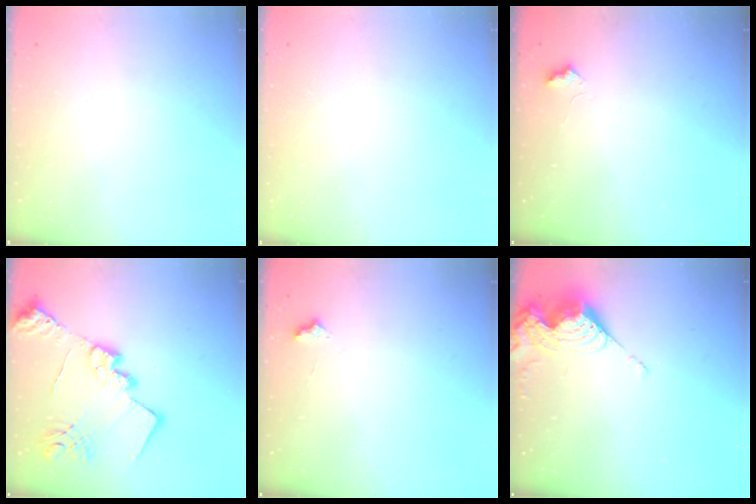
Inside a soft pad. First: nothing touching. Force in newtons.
{"total": 0.0}
{"total": 2.8, "press": 2.7, "slide": 0.6}
{"total": 18.8, "press": 18.7, "slide": 1.7}
{"total": 2.7, "press": 2.7, "slide": 0.4}
{"total": 8.5, "press": 8.4, "slide": 0.9}